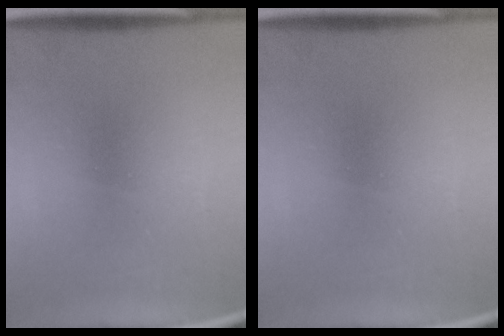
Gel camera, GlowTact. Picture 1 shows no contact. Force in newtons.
{"total": 0.0}